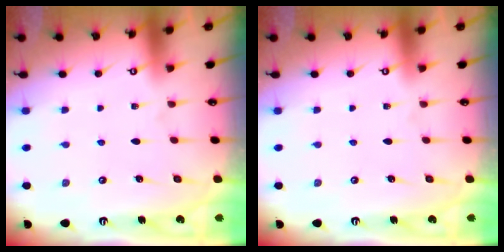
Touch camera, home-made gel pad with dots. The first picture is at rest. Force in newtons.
{"total": 0.0}